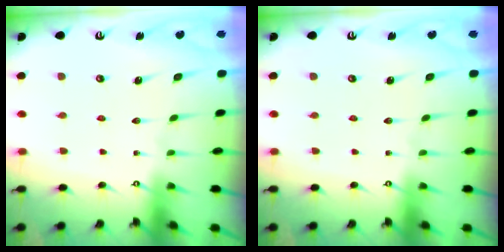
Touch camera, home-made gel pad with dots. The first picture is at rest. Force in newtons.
{"total": 0.0}